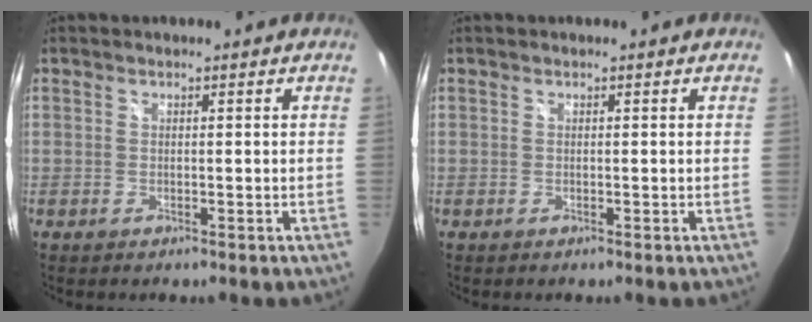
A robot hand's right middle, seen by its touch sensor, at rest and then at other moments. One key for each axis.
{"total": 0.0}